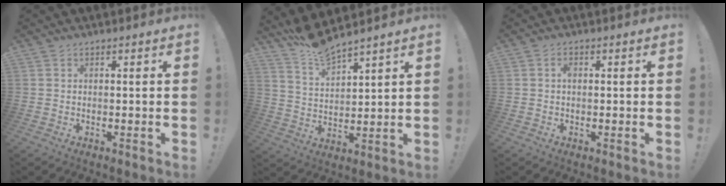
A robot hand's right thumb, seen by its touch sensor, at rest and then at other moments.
{"total": 8.3, "force": [7.9, 0.9, 2.6], "torque": [-0.069, -0.050, 0.146]}
{"total": 1.3, "force": [-0.1, 0.9, 0.9], "torque": [-0.027, 0.008, -0.001]}